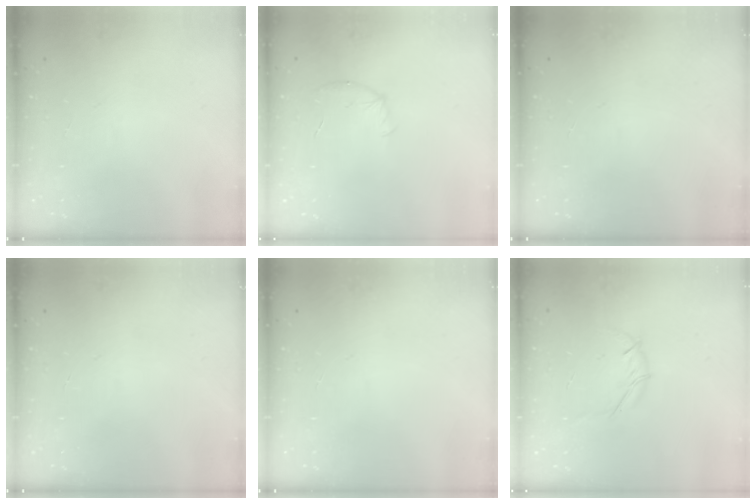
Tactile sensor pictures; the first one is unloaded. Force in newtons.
{"total": 5.5, "press": 5.3, "slide": 1.4}
{"total": 0.0}
{"total": 0.0}
{"total": 0.0}
{"total": 3.8, "press": 3.7, "slide": 1.0}